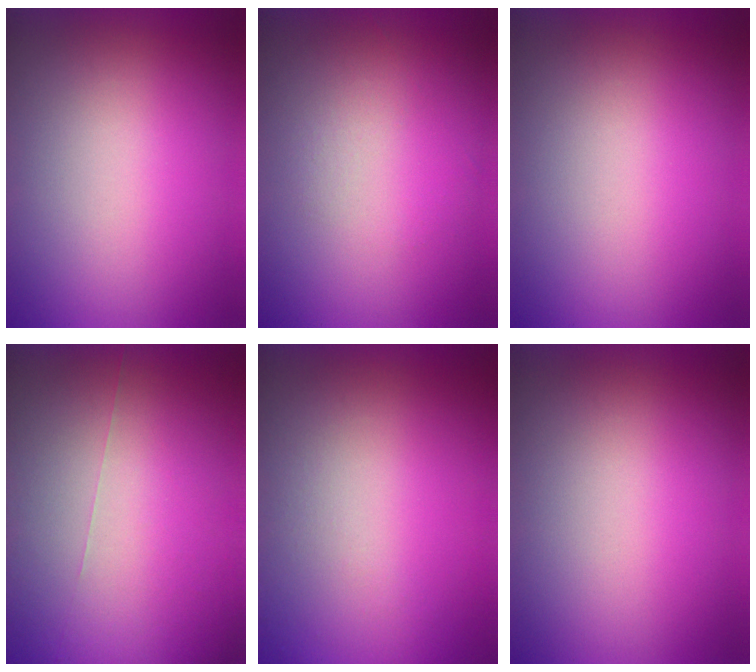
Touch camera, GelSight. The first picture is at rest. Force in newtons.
{"total": 1.2}
{"total": 0.0}
{"total": 5.7}
{"total": 5.0}
{"total": 0.0}